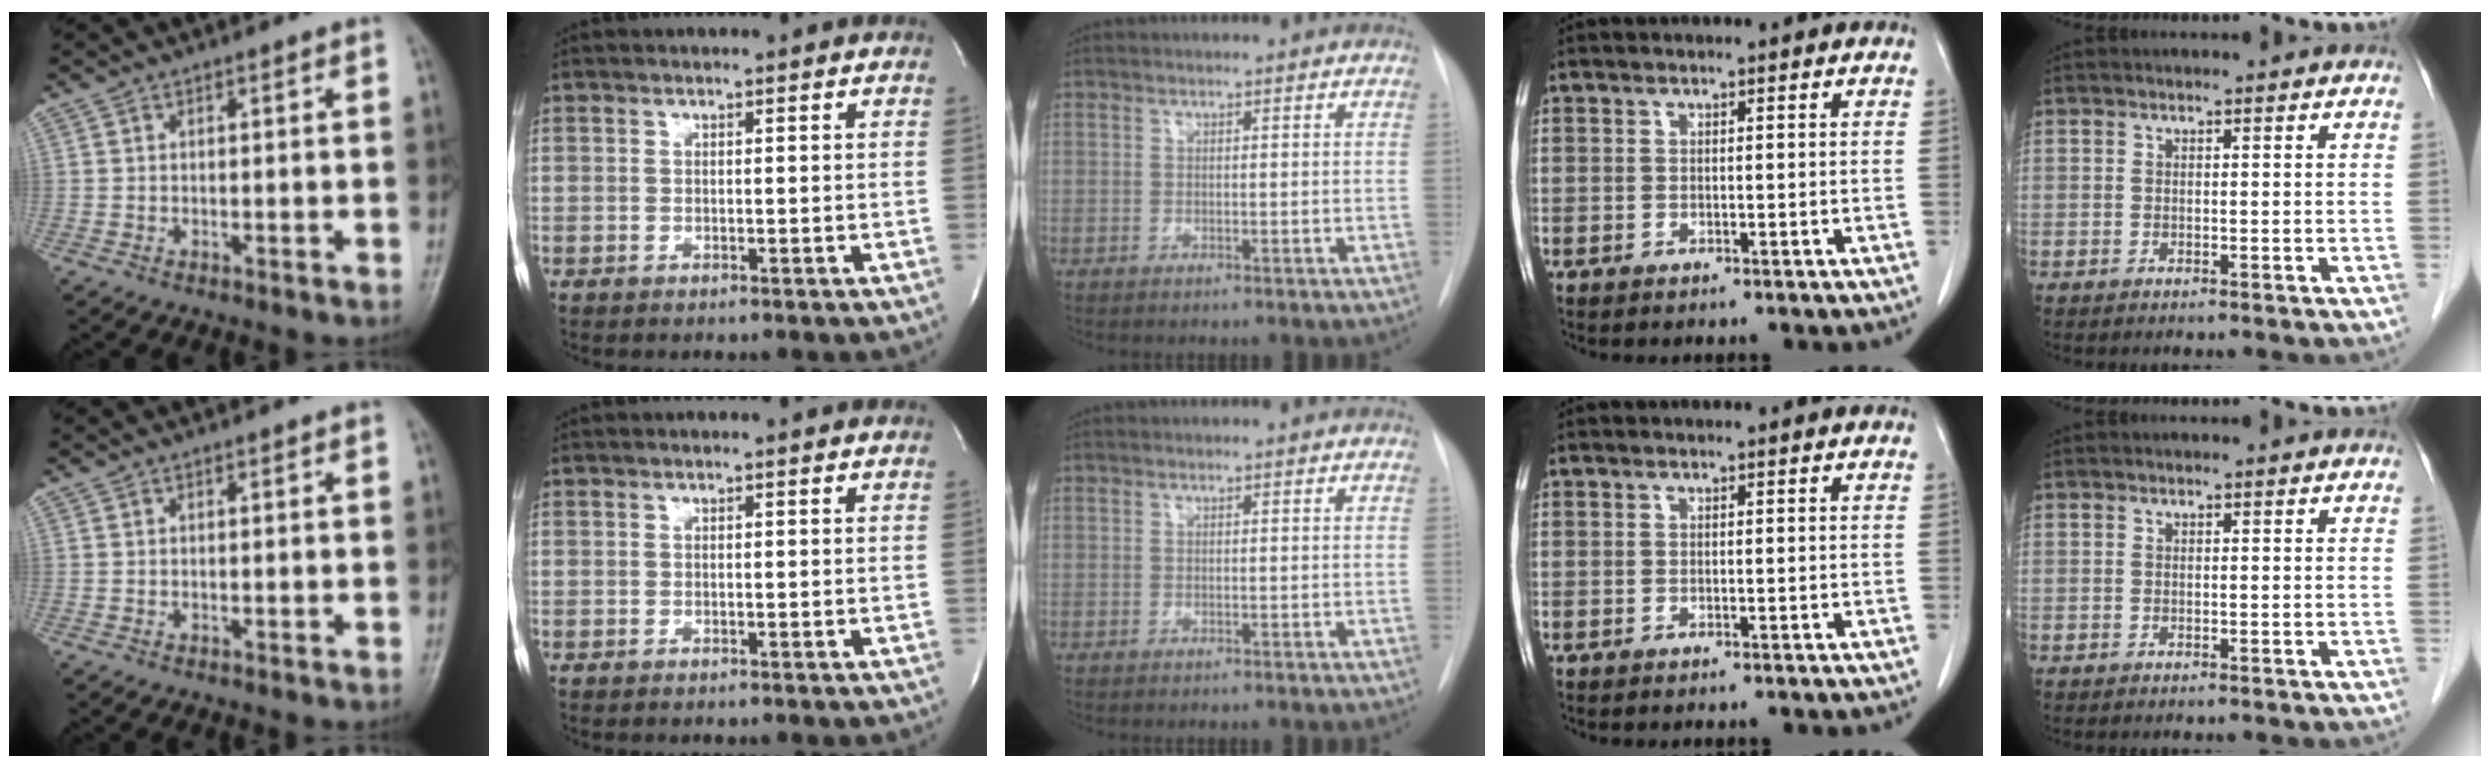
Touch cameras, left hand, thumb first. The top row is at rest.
{}